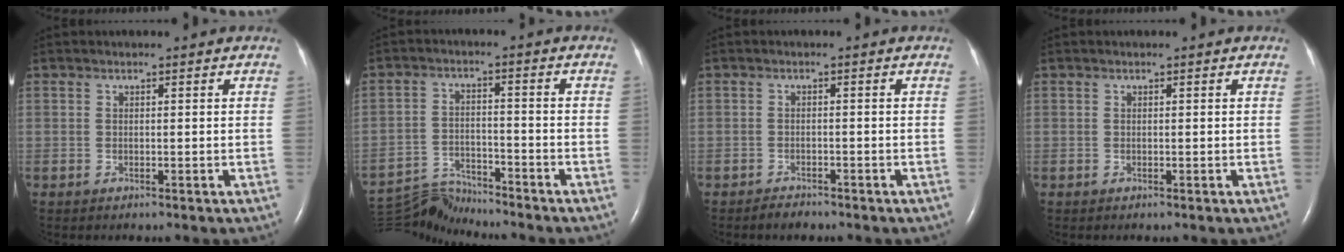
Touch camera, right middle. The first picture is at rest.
{"total": 7.4, "force": [-7.3, -0.4, -1.1], "torque": [0.005, 0.005, -0.130]}
{"total": 1.7, "force": [-1.5, 0.6, 0.6], "torque": [-0.018, -0.003, -0.022]}
{"total": 0.0}